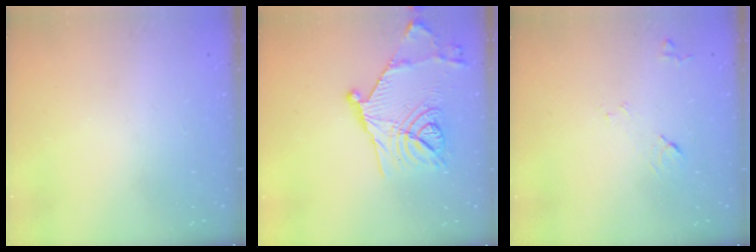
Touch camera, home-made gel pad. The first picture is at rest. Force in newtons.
{"total": 17.2, "press": 17.1, "slide": 1.9}
{"total": 8.0, "press": 7.9, "slide": 0.8}